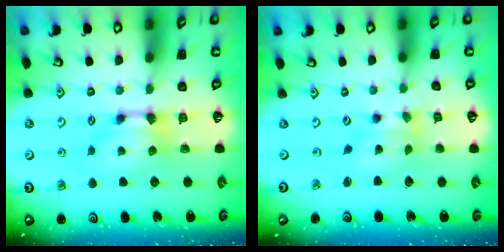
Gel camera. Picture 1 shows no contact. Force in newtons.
{"total": 1.5, "press": 0.6, "slide": 1.4}